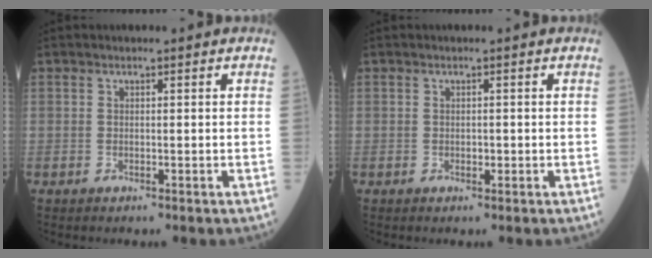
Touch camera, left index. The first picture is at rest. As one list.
[{"total": 0.6, "force": [-0.1, 0.3, 0.5], "torque": [-0.007, 0.001, -0.002]}]